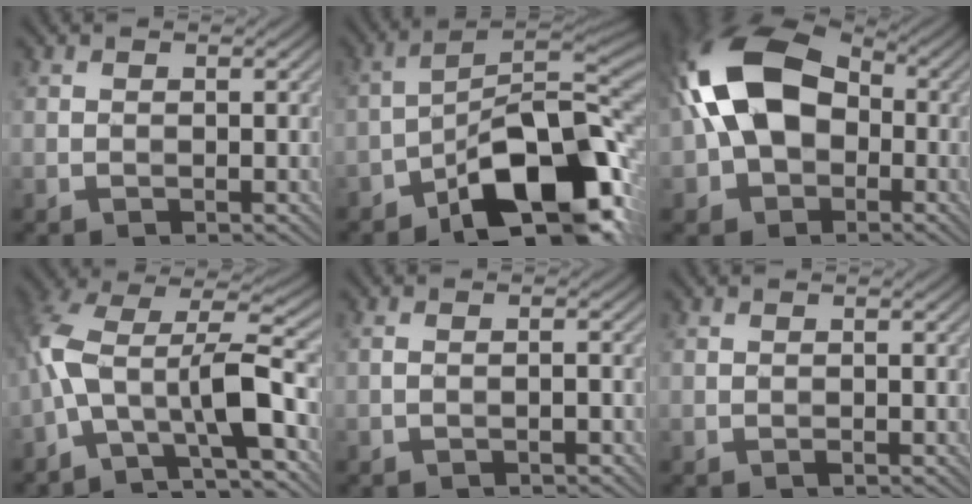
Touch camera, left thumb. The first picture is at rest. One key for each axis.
{"total": 15.6, "fx": -8.3, "fy": 6.4, "fz": 11.5, "tx": -0.157, "ty": -0.010, "tz": -0.151}
{"total": 14.6, "fx": -0.7, "fy": 10.0, "fz": 10.6, "tx": -0.232, "ty": 0.017, "tz": -0.033}
{"total": 12.1, "fx": -3.5, "fy": 5.2, "fz": 10.4, "tx": -0.209, "ty": 0.014, "tz": -0.076}
{"total": 1.1, "fx": -0.7, "fy": 0.2, "fz": 0.7, "tx": -0.013, "ty": 0.005, "tz": -0.015}
{"total": 0.0}